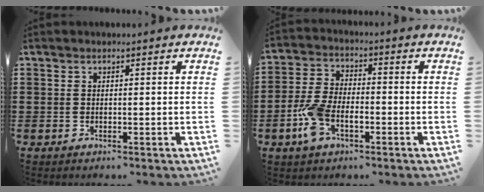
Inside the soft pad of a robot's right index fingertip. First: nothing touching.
{"total": 6.8, "force": [-2.6, 3.6, 5.2], "torque": [-0.135, -0.005, -0.057]}